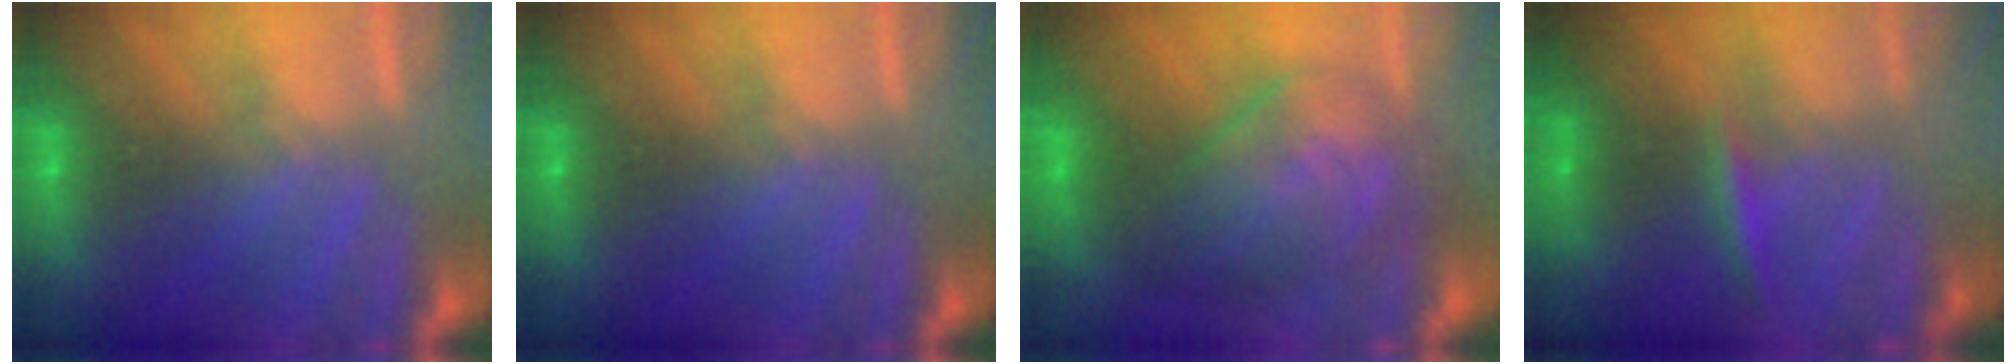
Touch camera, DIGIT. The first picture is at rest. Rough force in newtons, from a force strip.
{"total": 0.0}
{"total": 7.0}
{"total": 2.4}